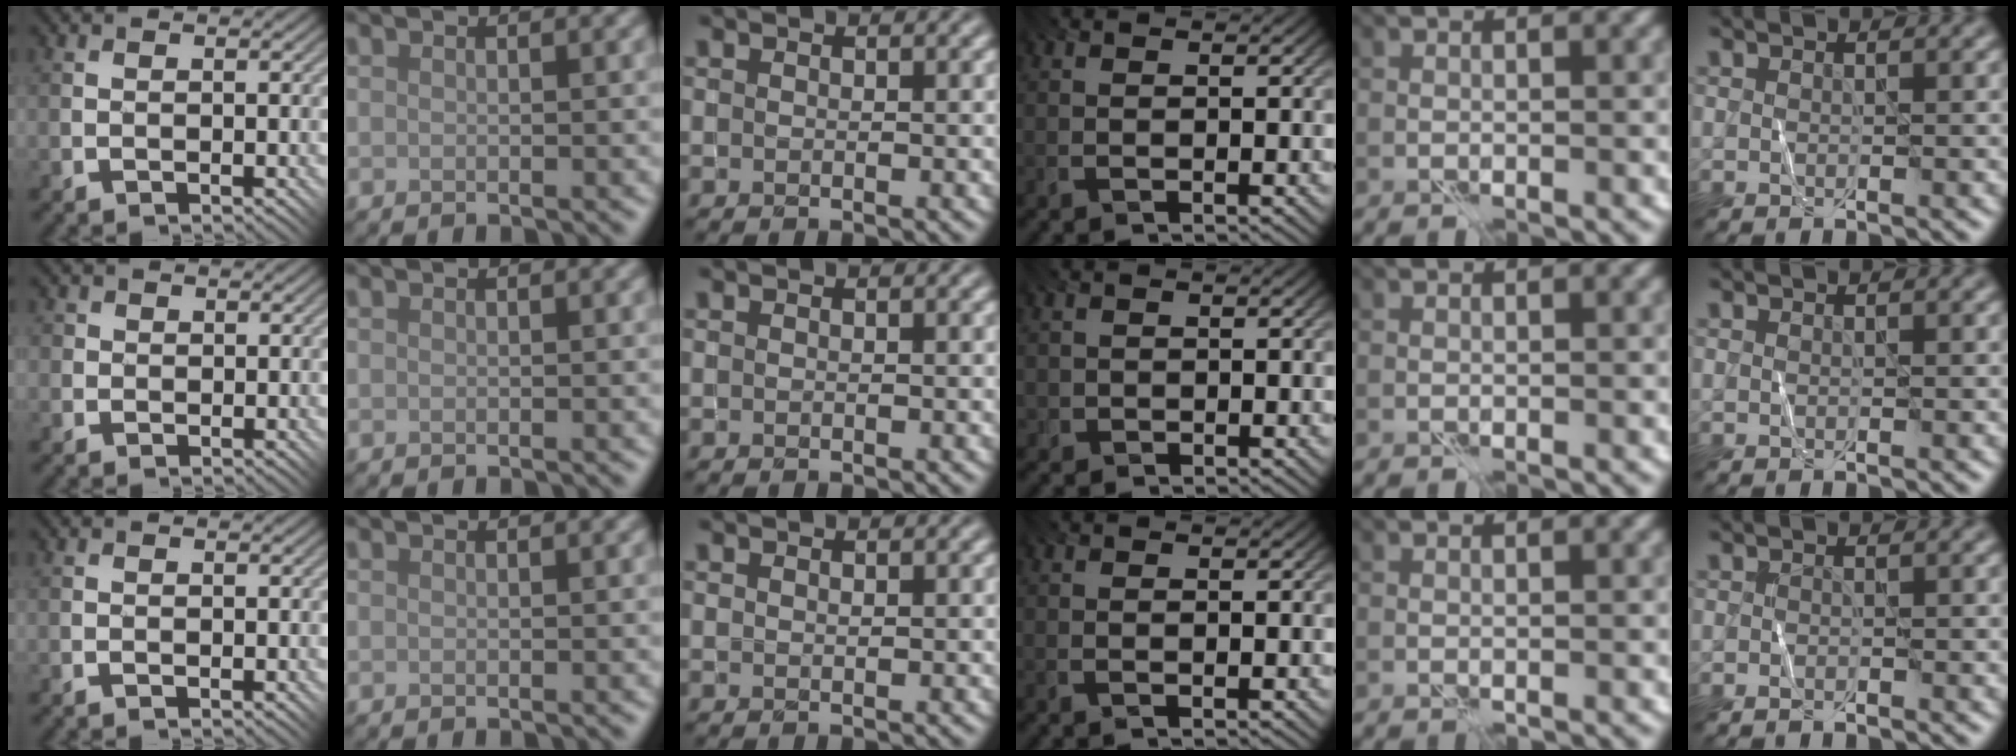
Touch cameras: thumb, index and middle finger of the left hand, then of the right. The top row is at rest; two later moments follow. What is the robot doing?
{"motion": "fold", "object": "shorts"}